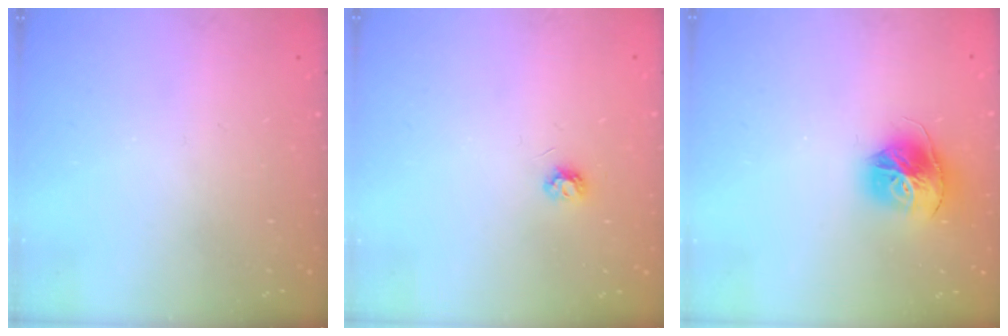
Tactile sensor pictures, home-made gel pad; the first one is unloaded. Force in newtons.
{"total": 4.2, "press": 4.2, "slide": 0.6}
{"total": 14.8, "press": 14.7, "slide": 1.6}